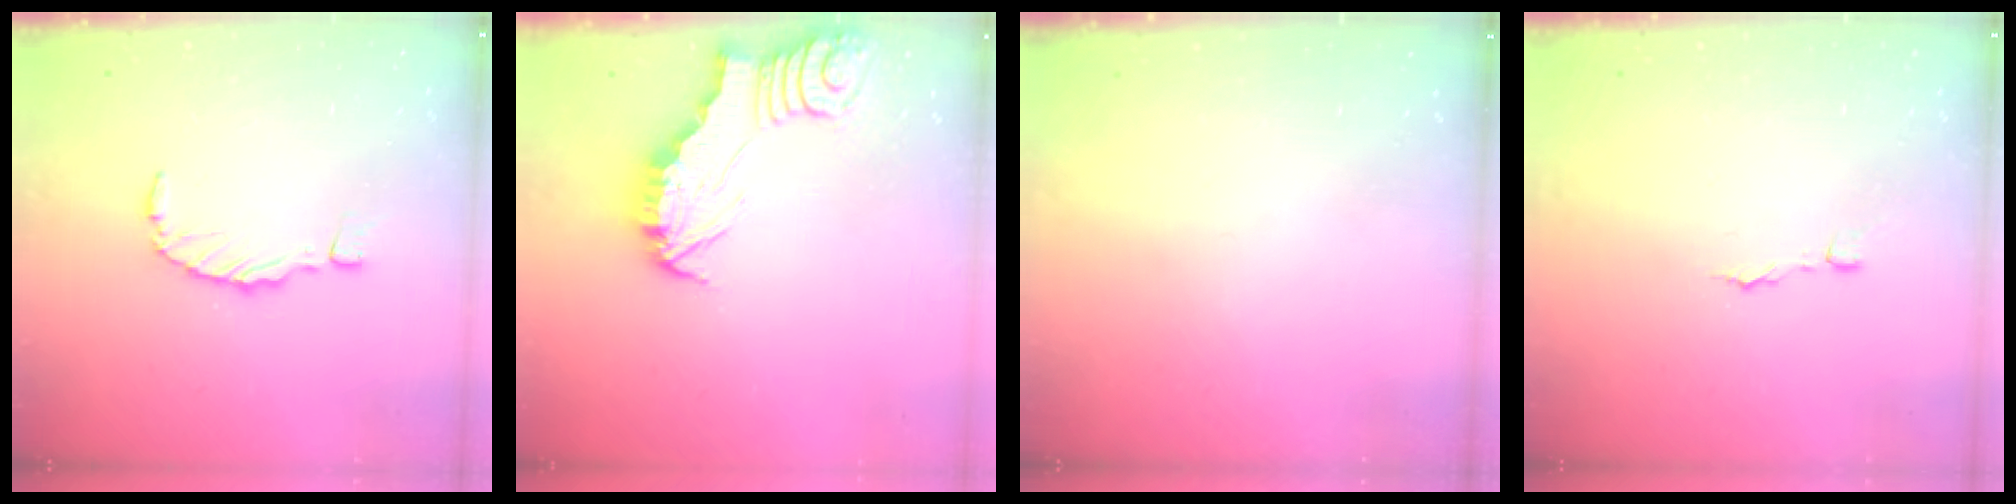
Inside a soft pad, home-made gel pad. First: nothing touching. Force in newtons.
{"total": 2.9, "press": 2.9, "slide": 0.2}
{"total": 0.0}
{"total": 1.9, "press": 1.9, "slide": 0.1}